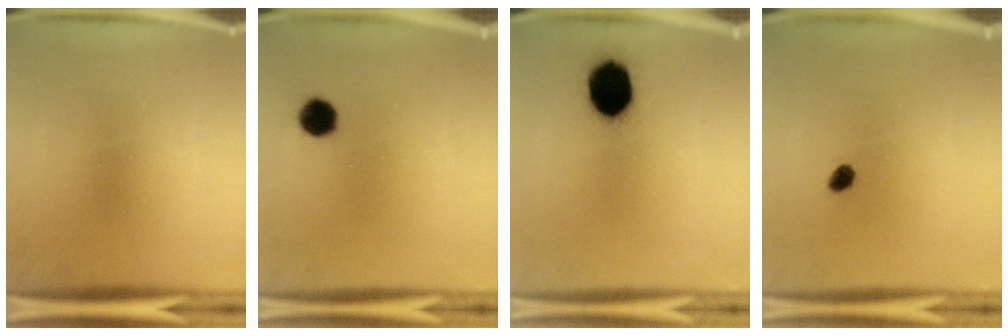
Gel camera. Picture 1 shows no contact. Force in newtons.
{"total": 5.3}
{"total": 12.3}
{"total": 2.2}